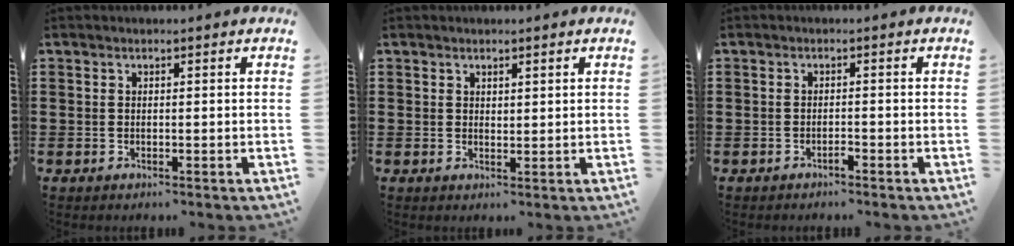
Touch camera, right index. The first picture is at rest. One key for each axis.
{"total": 1.1, "fx": 0.9, "fy": 0.4, "fz": 0.3, "tx": -0.006, "ty": 0.002, "tz": 0.017}
{"total": 1.1, "fx": -0.9, "fy": 0.1, "fz": 0.5, "tx": -0.013, "ty": -0.002, "tz": -0.018}